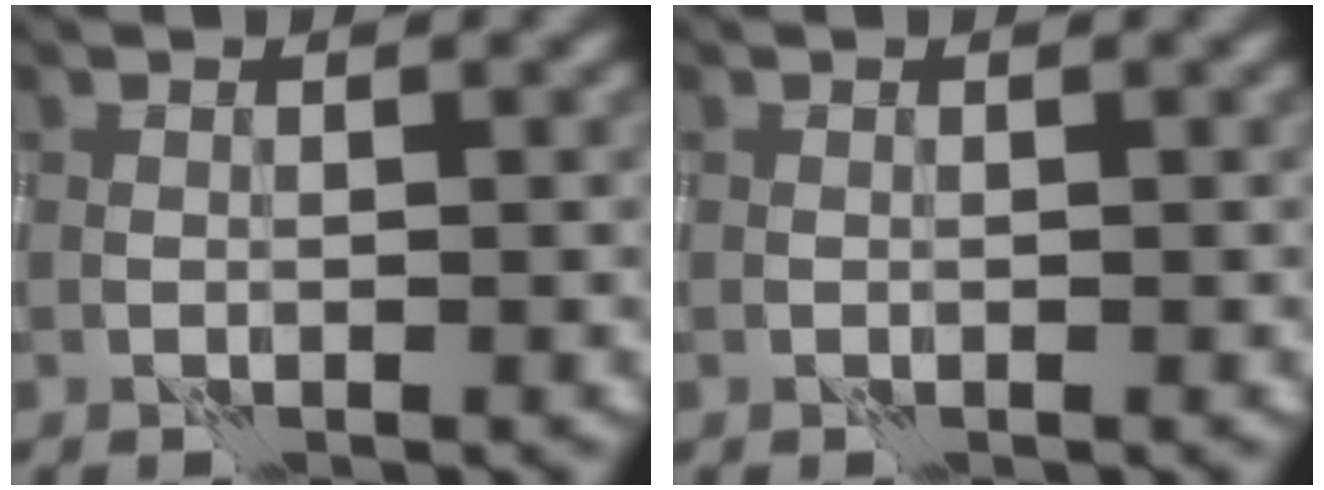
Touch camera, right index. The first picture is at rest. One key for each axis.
{"total": 0.0}